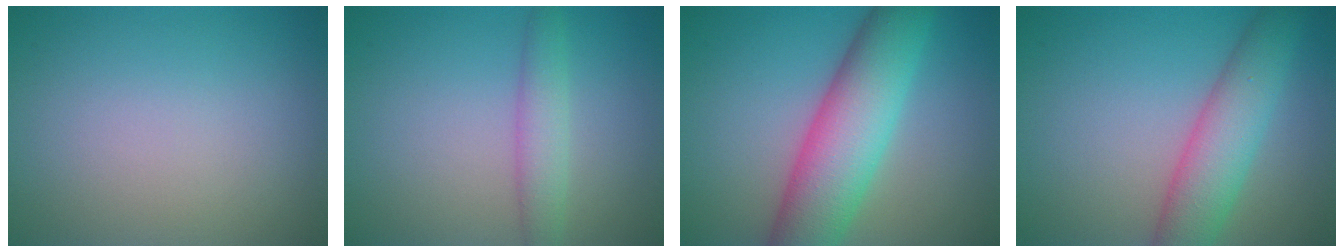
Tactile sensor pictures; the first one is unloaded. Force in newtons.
{"total": 2.5, "press": 2.5, "slide": 0.1}
{"total": 8.9, "press": 8.9, "slide": 0.4}
{"total": 5.6, "press": 5.6, "slide": 0.1}